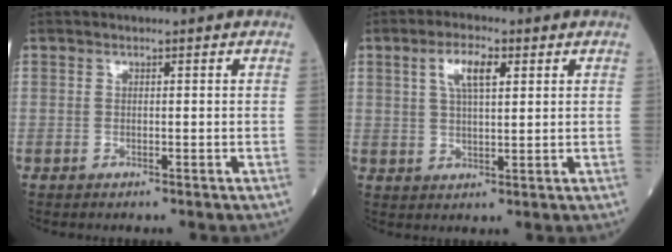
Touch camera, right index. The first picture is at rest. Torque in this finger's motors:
{"motor_torque": [0.17, 0.16, 0.10, 0.03]}